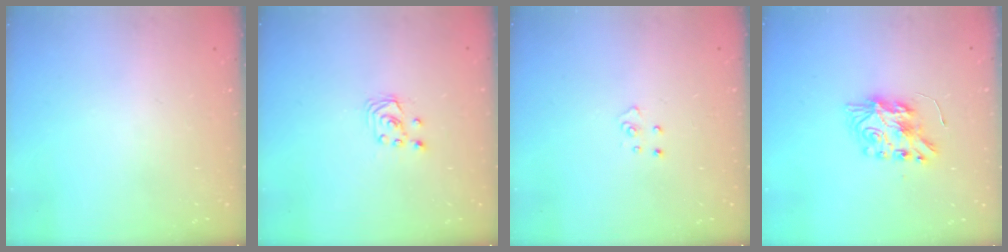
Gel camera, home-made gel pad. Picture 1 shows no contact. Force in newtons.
{"total": 2.6, "press": 2.6, "slide": 0.3}
{"total": 3.4, "press": 3.4, "slide": 0.3}
{"total": 8.4, "press": 8.4, "slide": 0.7}